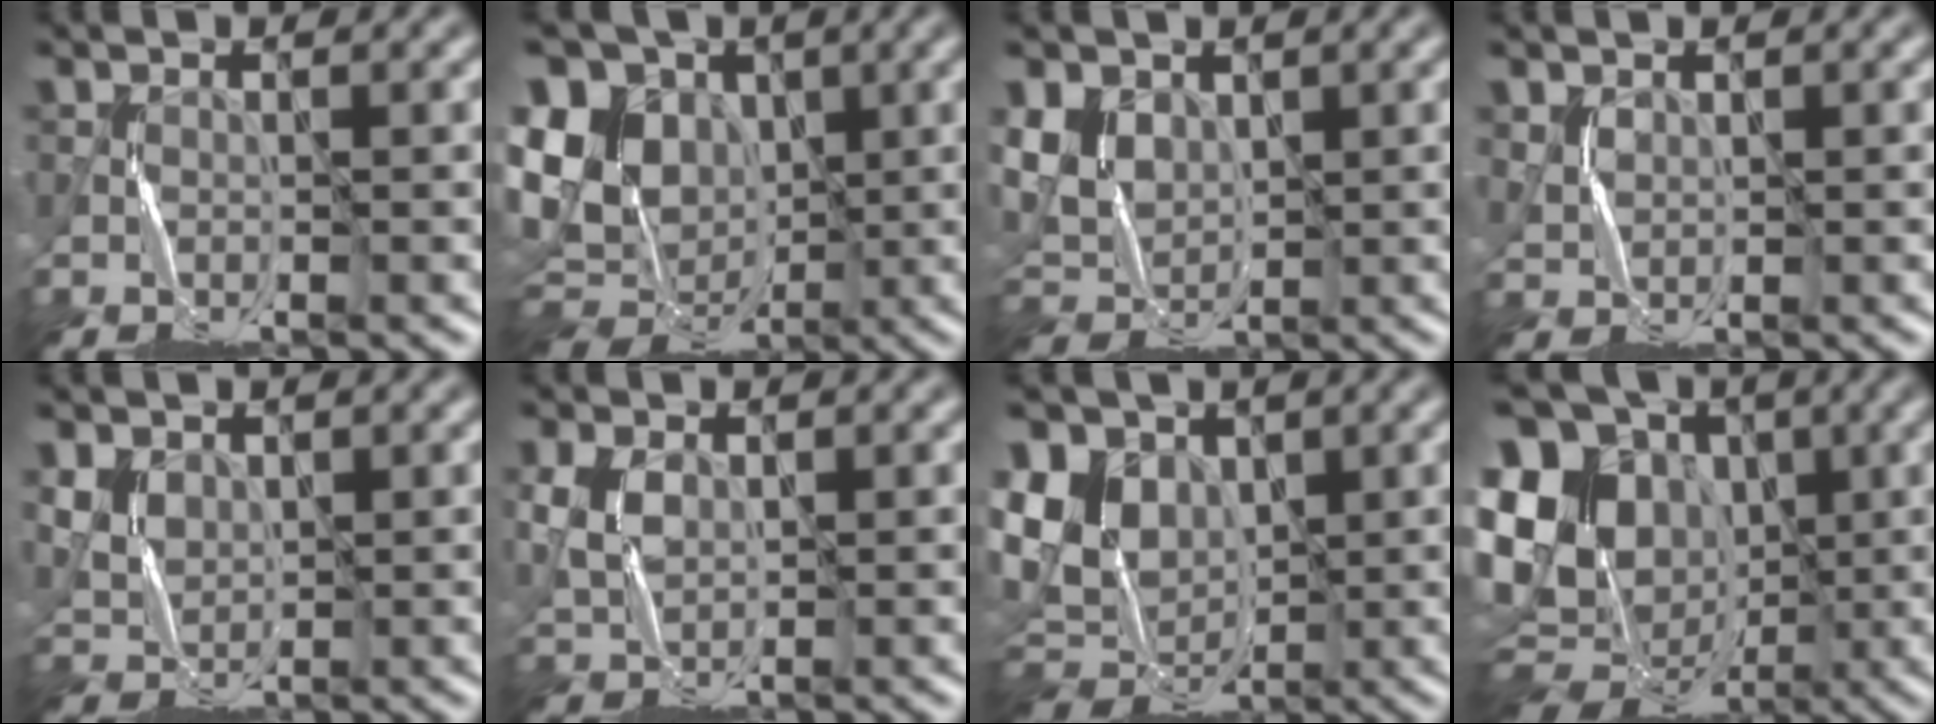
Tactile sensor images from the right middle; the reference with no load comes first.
{"total": 15.5, "force": [1.0, 12.2, 9.5], "torque": [-0.204, 0.013, 0.016]}
{"total": 4.9, "force": [1.8, 3.6, 2.8], "torque": [-0.066, -0.005, 0.036]}
{"total": 1.1, "force": [0.8, 0.7, 0.2], "torque": [-0.011, -0.005, 0.023]}
{"total": 3.1, "force": [1.4, 2.2, 1.6], "torque": [-0.043, -0.004, 0.031]}
{"total": 3.6, "force": [0.8, 2.5, 2.5], "torque": [-0.073, 0.004, 0.020]}
{"total": 9.3, "force": [1.6, 7.2, 5.7], "torque": [-0.130, 0.006, 0.031]}
{"total": 17.0, "force": [0.0, 13.5, 10.4], "torque": [-0.211, 0.010, 0.002]}